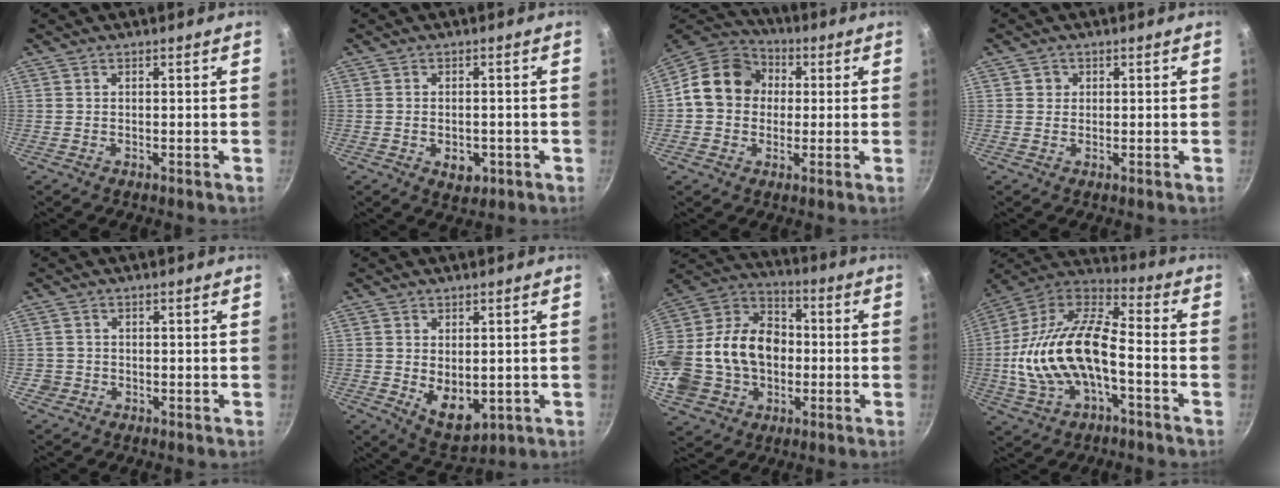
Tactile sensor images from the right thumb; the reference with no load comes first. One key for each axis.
{"total": 4.9, "fx": -1.5, "fy": 3.4, "fz": 3.2, "tx": -0.034, "ty": 0.005, "tz": -0.012}
{"total": 13.5, "fx": 1.3, "fy": 11.6, "fz": 6.8, "tx": -0.084, "ty": 0.028, "tz": 0.000}
{"total": 1.6, "fx": 0.4, "fy": 1.6, "fz": 0.3, "tx": 0.004, "ty": 0.002, "tz": 0.003}
{"total": 1.8, "fx": -0.5, "fy": 1.7, "fz": 0.3, "tx": 0.003, "ty": 0.010, "tz": -0.005}
{"total": 7.9, "fx": -0.3, "fy": 5.1, "fz": 6.1, "tx": -0.081, "ty": -0.019, "tz": 0.015}
{"total": 25.6, "fx": -1.9, "fy": 19.9, "fz": 16.0, "tx": -0.307, "ty": 0.056, "tz": -0.026}
{"total": 21.6, "fx": -4.0, "fy": 10.6, "fz": 18.3, "tx": -0.348, "ty": 0.048, "tz": -0.081}